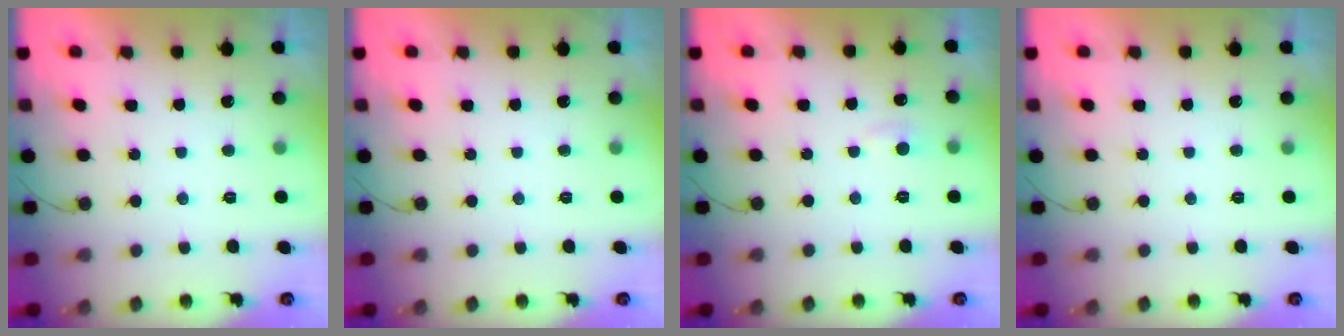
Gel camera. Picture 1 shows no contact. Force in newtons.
{"total": 0.0}
{"total": 4.0, "press": 3.9, "slide": 0.5}
{"total": 0.0}